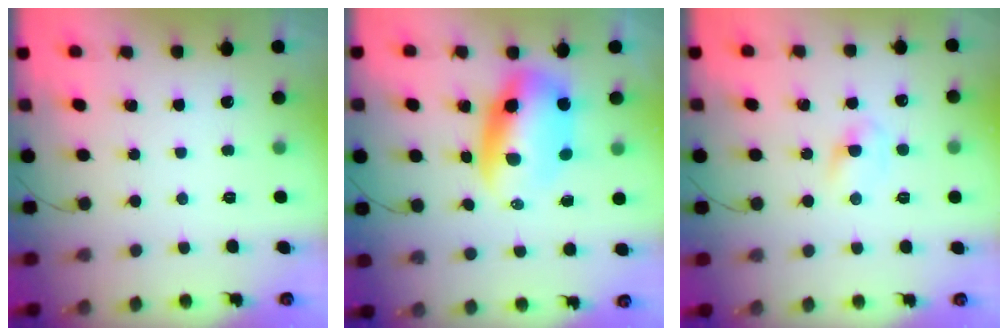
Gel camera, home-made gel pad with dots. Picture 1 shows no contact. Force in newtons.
{"total": 9.9, "press": 9.6, "slide": 2.6}
{"total": 4.0, "press": 3.7, "slide": 1.5}